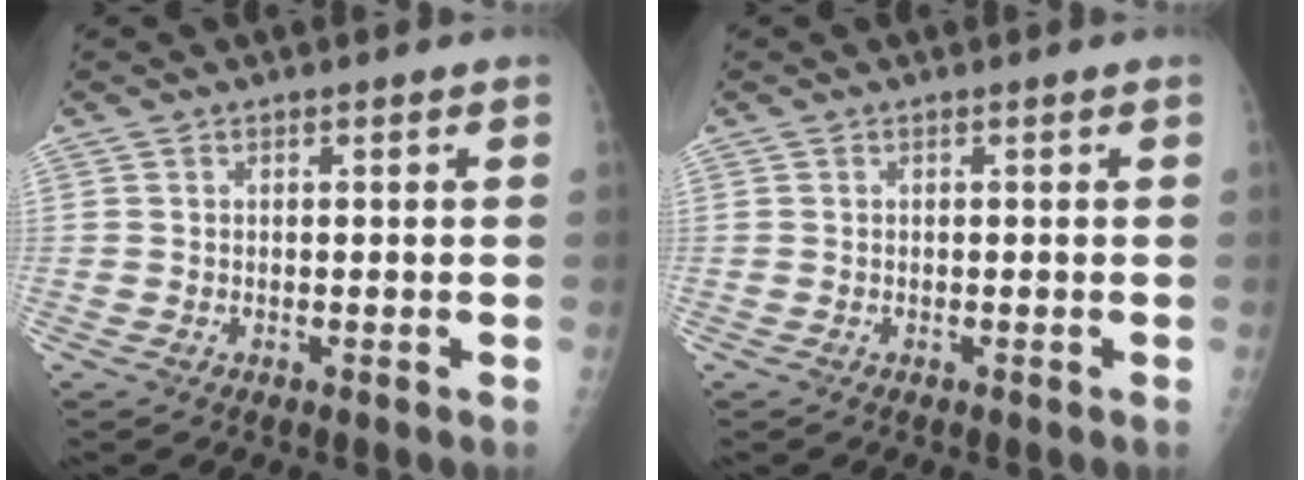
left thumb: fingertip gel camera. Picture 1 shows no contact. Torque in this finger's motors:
{"motor_torque": [0.05, -0.01, 0.05, 0.04, 0.00]}